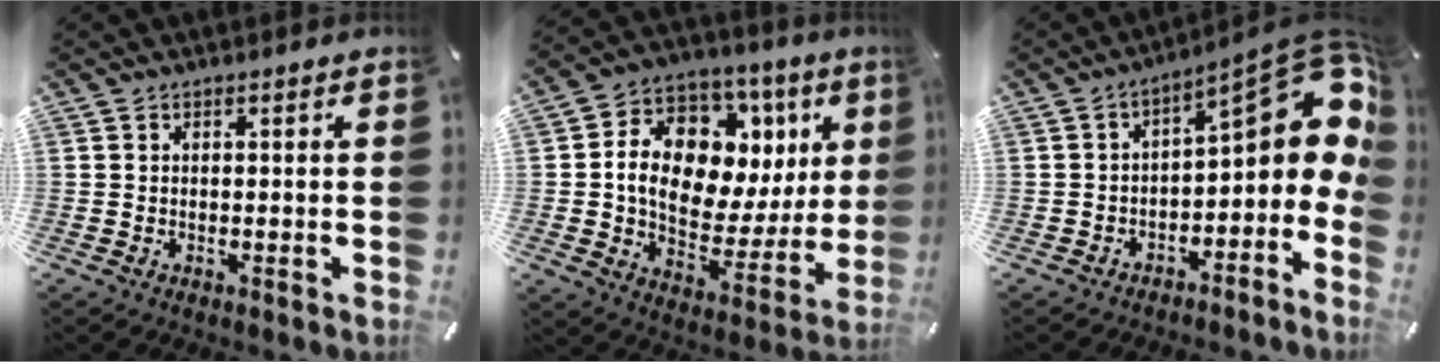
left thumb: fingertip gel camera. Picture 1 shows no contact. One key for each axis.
{"total": 14.3, "fx": 4.0, "fy": 10.4, "fz": 8.9, "tx": -0.131, "ty": -0.037, "tz": 0.072}
{"total": 14.6, "fx": 4.4, "fy": 7.3, "fz": 11.8, "tx": -0.124, "ty": -0.046, "tz": 0.066}